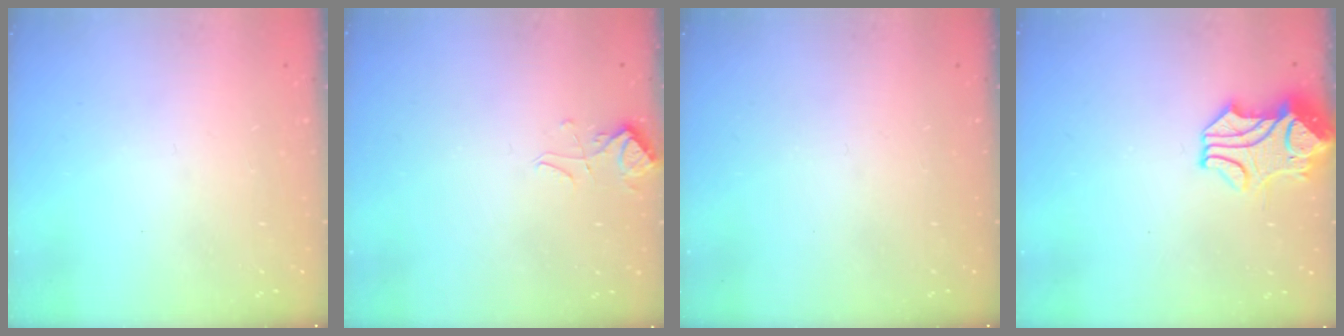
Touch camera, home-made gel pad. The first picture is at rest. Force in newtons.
{"total": 2.8, "press": 2.8, "slide": 0.5}
{"total": 0.0}
{"total": 2.0, "press": 1.7, "slide": 1.1}